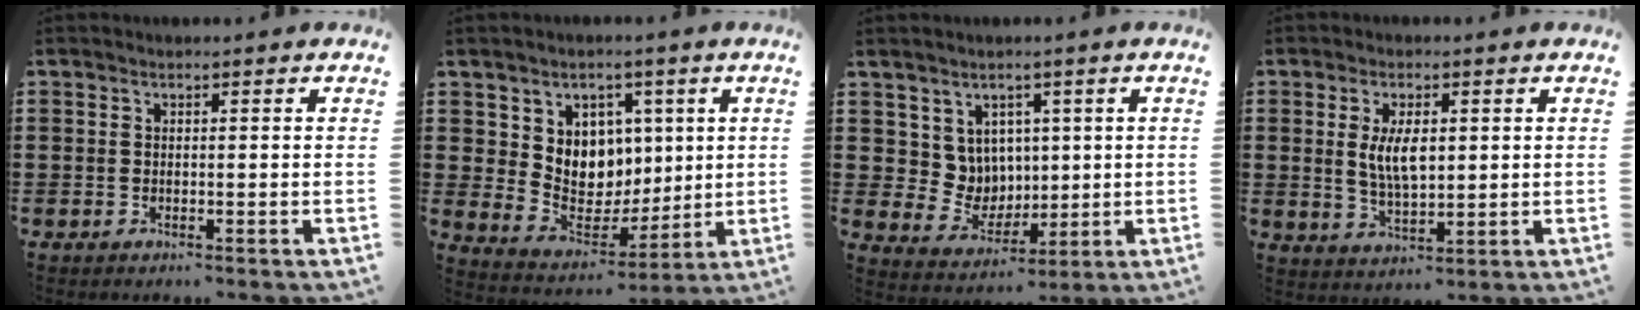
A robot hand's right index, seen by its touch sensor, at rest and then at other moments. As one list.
[{"total": 7.6, "force": [2.9, 6.8, 1.5], "torque": [-0.049, -0.023, 0.057]}, {"total": 6.0, "force": [2.8, 5.2, 1.0], "torque": [-0.050, -0.005, 0.056]}, {"total": 6.0, "force": [1.0, 2.6, 5.3], "torque": [-0.108, 0.001, 0.012]}]